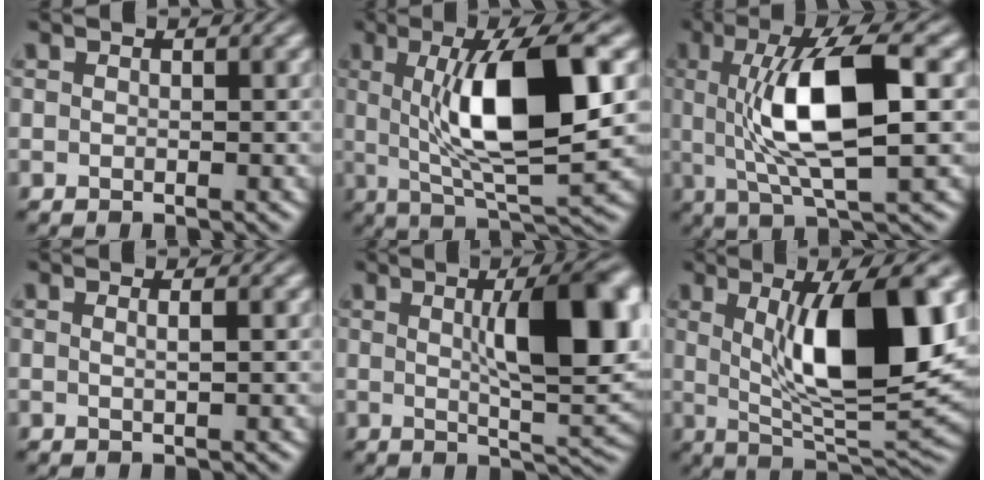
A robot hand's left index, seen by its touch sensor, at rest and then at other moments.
{"total": 10.0, "force": [1.8, 2.6, 9.5], "torque": [-0.147, 0.000, 0.036]}
{"total": 9.1, "force": [1.2, 2.5, 8.6], "torque": [-0.147, 0.004, 0.027]}
{"total": 1.1, "force": [0.4, 0.2, 1.0], "torque": [-0.008, 0.007, 0.002]}
{"total": 10.3, "force": [1.7, 2.7, 9.8], "torque": [-0.122, 0.006, 0.030]}
{"total": 11.2, "force": [2.4, 3.3, 10.4], "torque": [-0.152, -0.003, 0.046]}